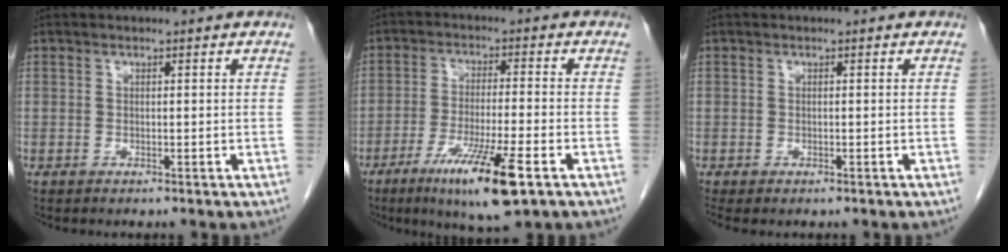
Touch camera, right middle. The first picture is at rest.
{"total": 11.5, "force": [-6.1, 0.5, 9.8], "torque": [-0.180, -0.032, -0.100]}
{"total": 1.0, "force": [-0.8, 0.5, 0.5], "torque": [-0.003, -0.001, -0.010]}